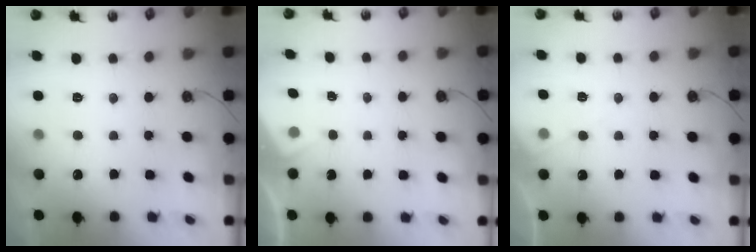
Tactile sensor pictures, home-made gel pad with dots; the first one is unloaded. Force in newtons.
{"total": 2.9, "press": 2.9, "slide": 0.4}
{"total": 5.0, "press": 4.9, "slide": 0.6}